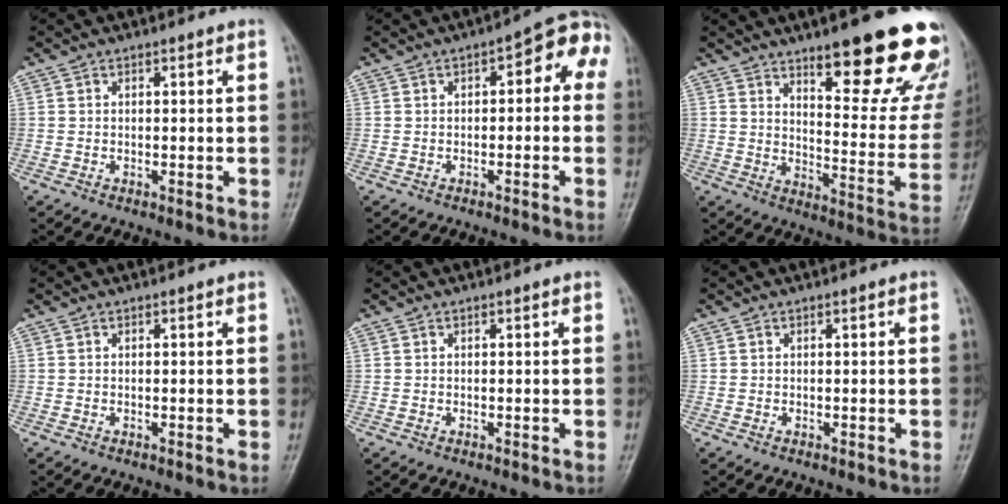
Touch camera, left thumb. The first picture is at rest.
{"total": 7.4, "force": [0.6, 3.6, 6.4], "torque": [-0.051, 0.038, -0.006]}
{"total": 22.6, "force": [14.7, 6.1, 16.0], "torque": [-0.166, -0.088, 0.201]}
{"total": 0.0}
{"total": 0.0}
{"total": 0.0}